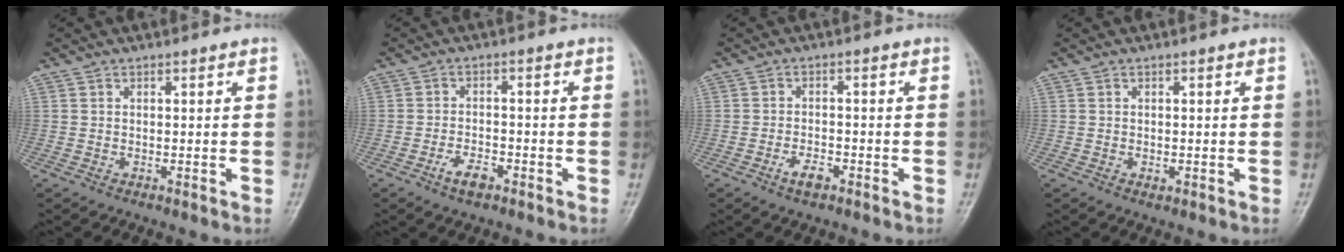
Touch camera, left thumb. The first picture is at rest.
{"total": 4.0, "force": [-2.4, 1.9, 2.6], "torque": [-0.044, 0.015, -0.043]}
{"total": 3.3, "force": [-2.0, 1.6, 2.2], "torque": [-0.038, 0.012, -0.035]}
{"total": 0.9, "force": [-0.1, 0.7, 0.7], "torque": [-0.006, -0.001, 0.000]}